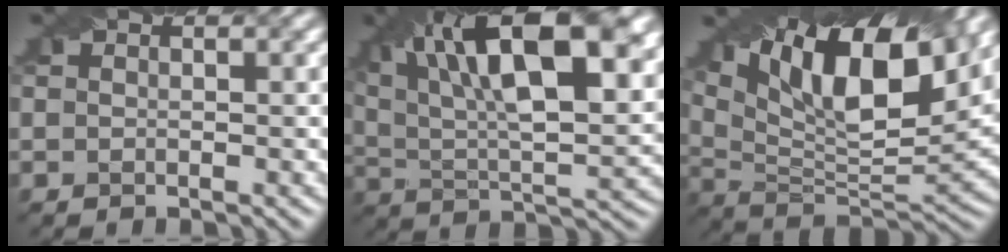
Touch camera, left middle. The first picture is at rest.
{"total": 16.6, "force": [7.8, 6.3, 13.2], "torque": [-0.206, 0.021, 0.125]}
{"total": 13.8, "force": [7.4, 5.1, 10.5], "torque": [-0.181, 0.019, 0.132]}